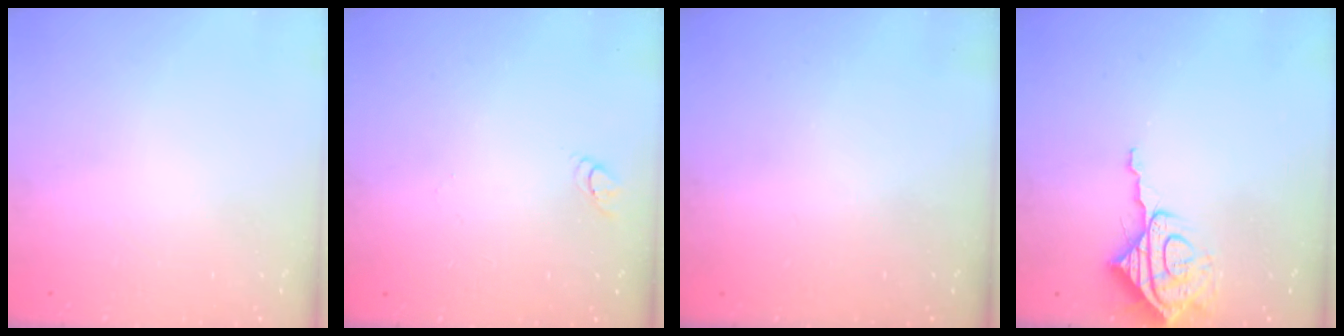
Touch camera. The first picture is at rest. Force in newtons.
{"total": 2.9, "press": 2.8, "slide": 0.3}
{"total": 0.0}
{"total": 10.5, "press": 10.4, "slide": 1.1}